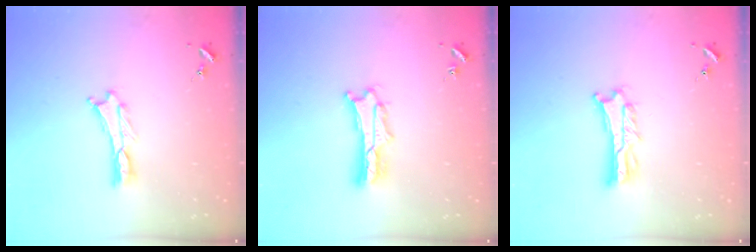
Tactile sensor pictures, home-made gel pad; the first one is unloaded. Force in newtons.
{"total": 2.7, "press": 2.7, "slide": 0.4}
{"total": 3.1, "press": 3.1, "slide": 0.4}